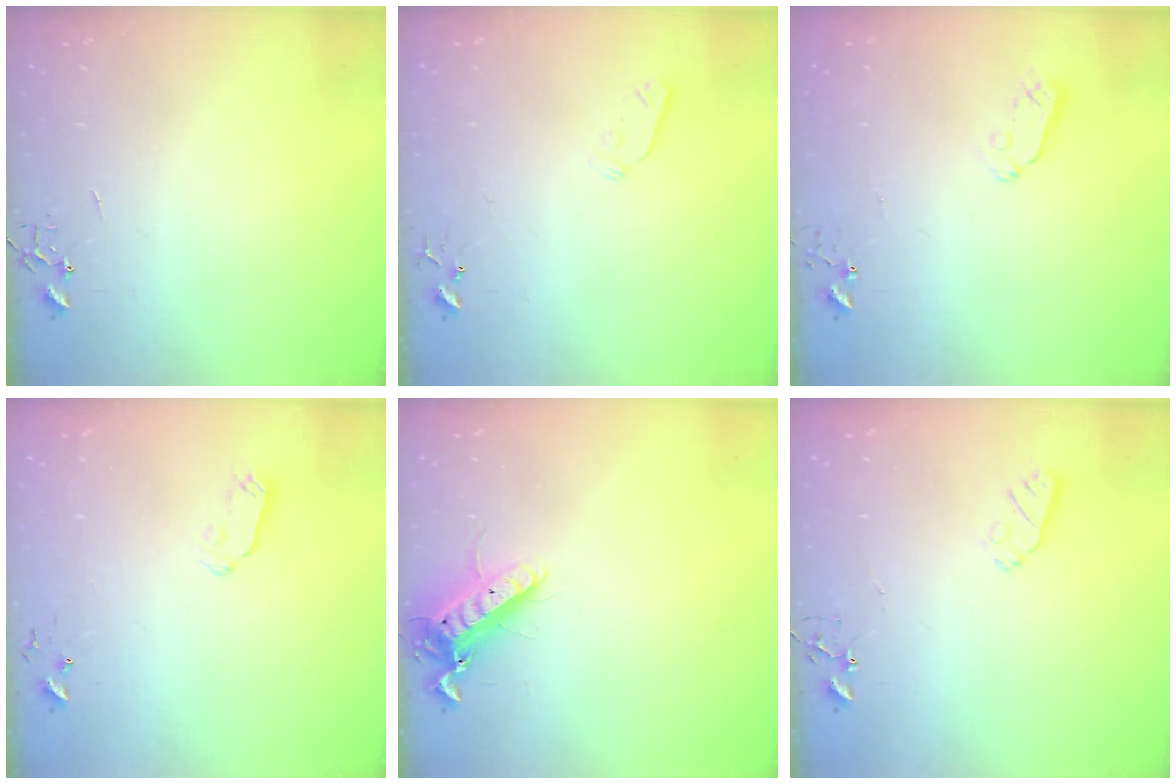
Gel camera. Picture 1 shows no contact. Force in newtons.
{"total": 5.4, "press": 5.4, "slide": 0.8}
{"total": 3.7, "press": 3.6, "slide": 0.5}
{"total": 5.6, "press": 5.6, "slide": 0.3}
{"total": 12.3, "press": 12.2, "slide": 1.7}
{"total": 5.5, "press": 5.4, "slide": 1.1}